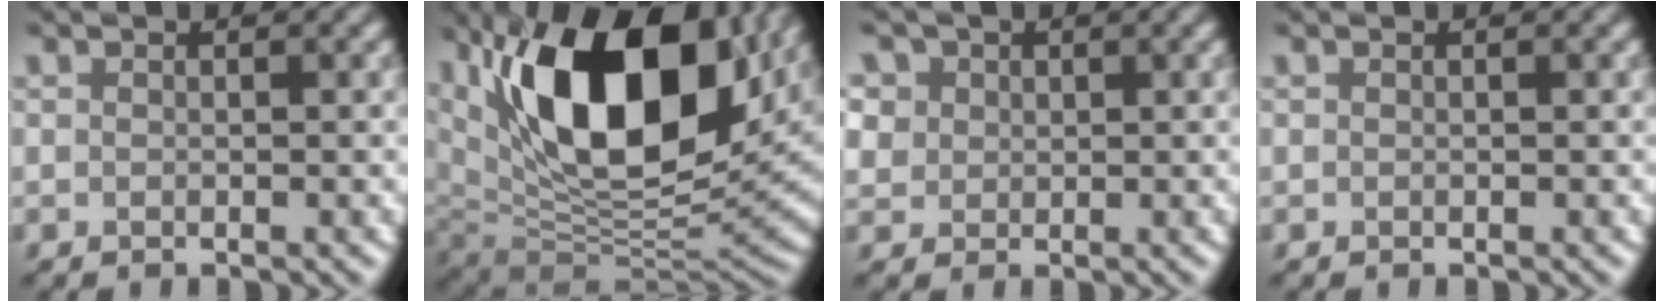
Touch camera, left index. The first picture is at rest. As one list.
[{"total": 18.3, "force": [6.7, 9.0, 14.4], "torque": [-0.233, 0.010, 0.107]}, {"total": 6.6, "force": [3.4, 4.9, 2.8], "torque": [-0.084, 0.016, 0.050]}, {"total": 0.0}]